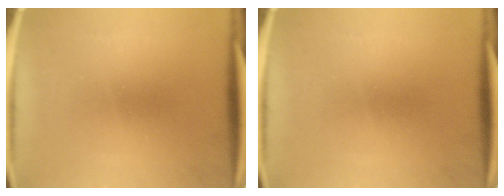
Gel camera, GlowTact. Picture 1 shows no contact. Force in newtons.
{"total": 0.0}